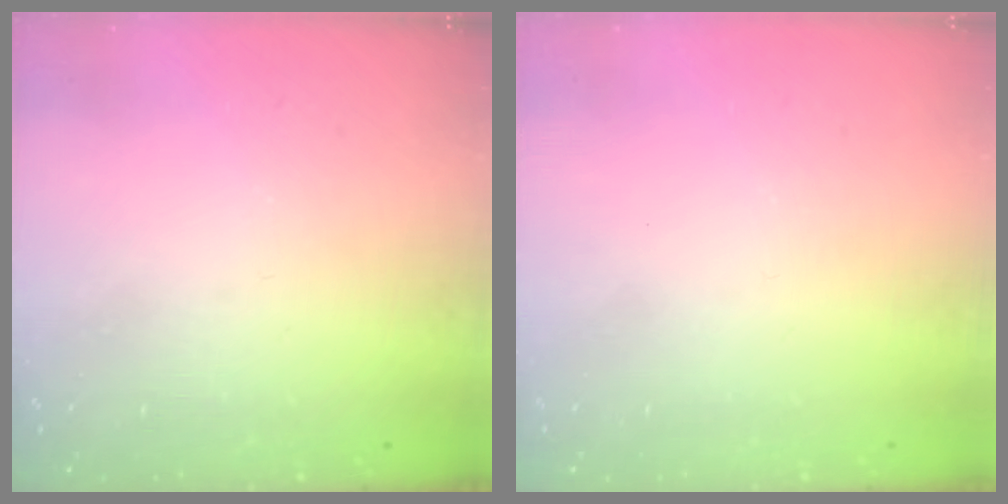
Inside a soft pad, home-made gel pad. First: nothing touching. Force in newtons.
{"total": 1.5, "press": 1.5, "slide": 0.1}